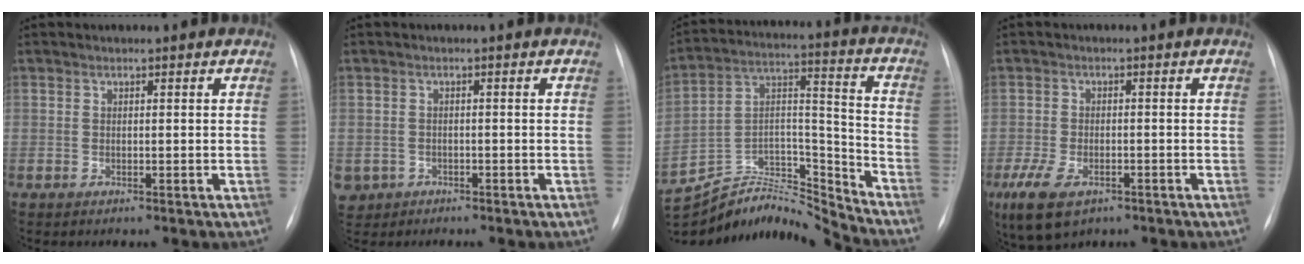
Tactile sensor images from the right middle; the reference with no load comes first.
{"total": 4.4, "force": [-2.4, 3.7, 0.6], "torque": [-0.015, 0.004, -0.038]}
{"total": 17.6, "force": [-17.5, 0.4, 2.0], "torque": [-0.042, 0.056, -0.307]}
{"total": 7.4, "force": [-4.2, 3.7, 4.8], "torque": [-0.104, -0.013, -0.069]}